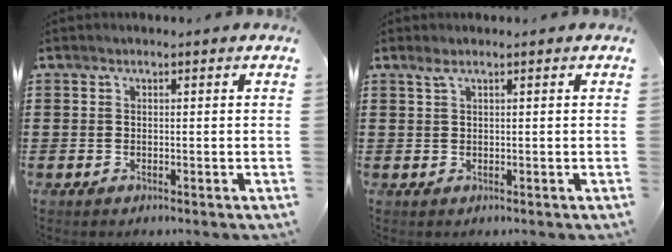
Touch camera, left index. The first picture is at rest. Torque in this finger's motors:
{"motor_torque": [0.33, -0.14, 0.00, 0.01]}